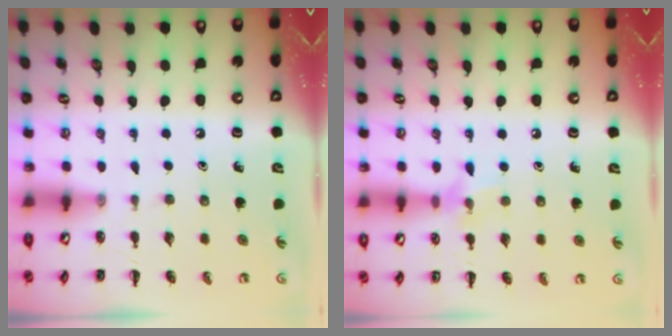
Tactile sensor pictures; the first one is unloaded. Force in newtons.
{"total": 7.1, "press": 6.9, "slide": 1.6}